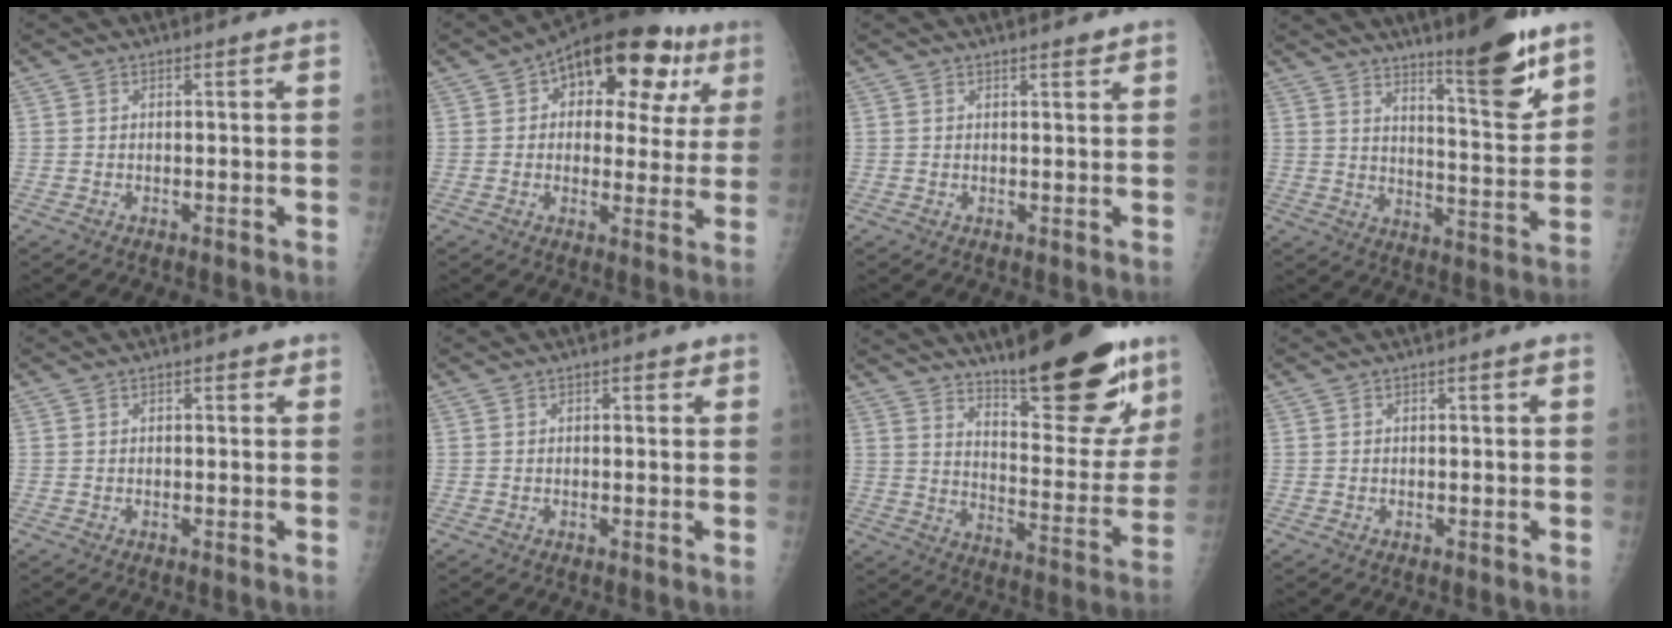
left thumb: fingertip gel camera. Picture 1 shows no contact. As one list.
[{"total": 19.4, "force": [8.0, 10.6, 14.1], "torque": [-0.139, 0.008, 0.101]}, {"total": 1.4, "force": [1.2, 0.3, 0.8], "torque": [-0.010, -0.008, 0.017]}, {"total": 13.0, "force": [9.1, 2.0, 9.1], "torque": [-0.112, -0.075, 0.143]}, {"total": 1.7, "force": [0.8, 0.9, 1.2], "torque": [-0.009, 0.000, 0.008]}, {"total": 1.9, "force": [0.9, 1.0, 1.3], "torque": [-0.008, 0.000, 0.010]}, {"total": 24.9, "force": [17.2, 6.8, 16.6], "torque": [-0.197, -0.098, 0.251]}, {"total": 1.0, "force": [0.3, 0.3, 1.0], "torque": [-0.013, 0.004, 0.004]}]